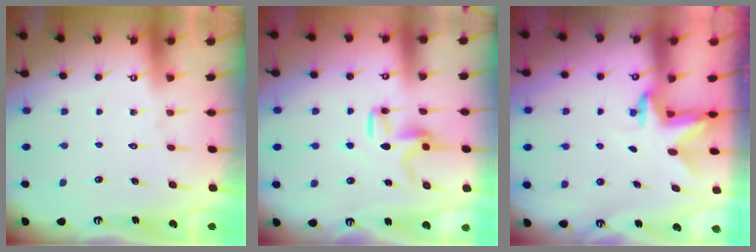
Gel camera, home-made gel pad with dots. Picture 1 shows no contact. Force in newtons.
{"total": 9.0, "press": 9.0, "slide": 0.7}
{"total": 2.5, "press": 2.5, "slide": 0.4}